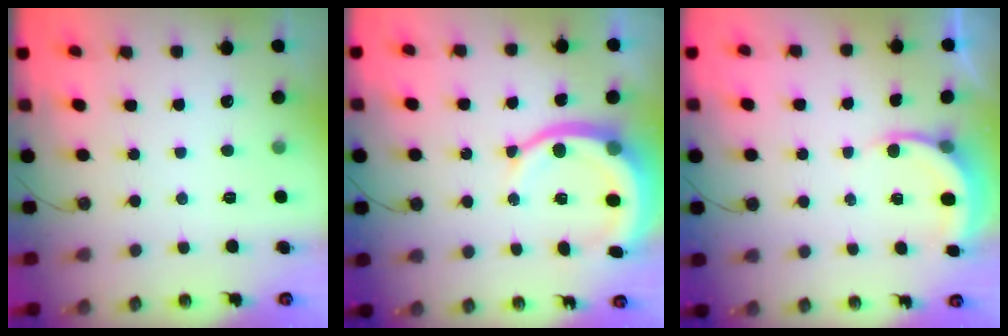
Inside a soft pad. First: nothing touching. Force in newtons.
{"total": 10.8, "press": 10.7, "slide": 1.7}
{"total": 4.8, "press": 4.8, "slide": 0.3}